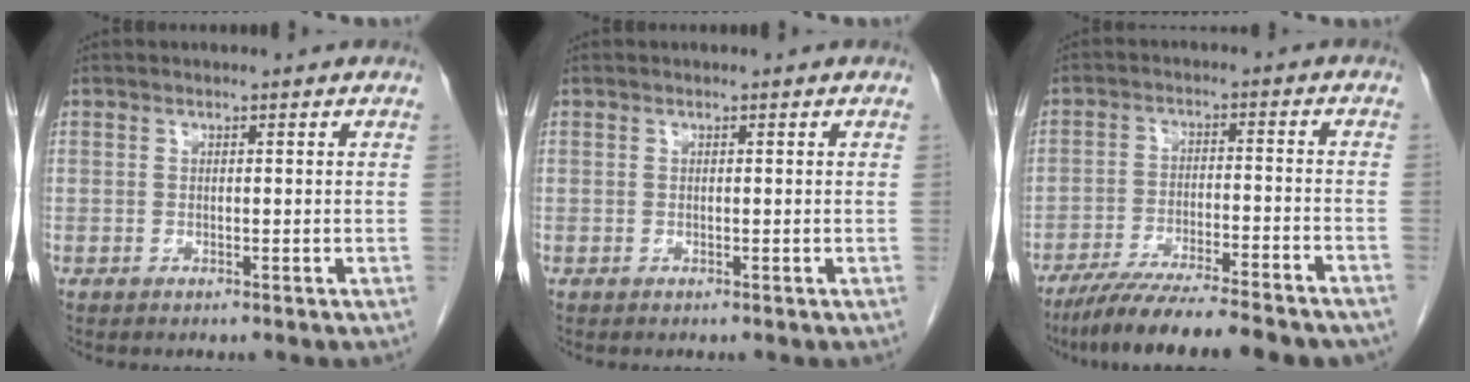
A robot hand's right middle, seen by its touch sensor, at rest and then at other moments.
{"total": 0.0}
{"total": 17.5, "force": [-15.1, 1.7, 8.8], "torque": [-0.123, -0.022, -0.223]}